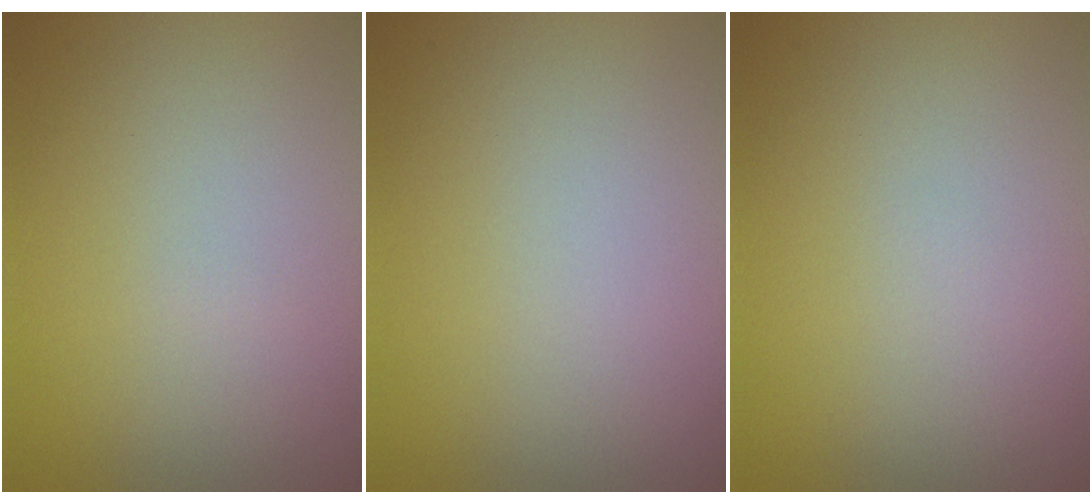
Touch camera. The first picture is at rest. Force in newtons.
{"total": 0.0}
{"total": 0.0}